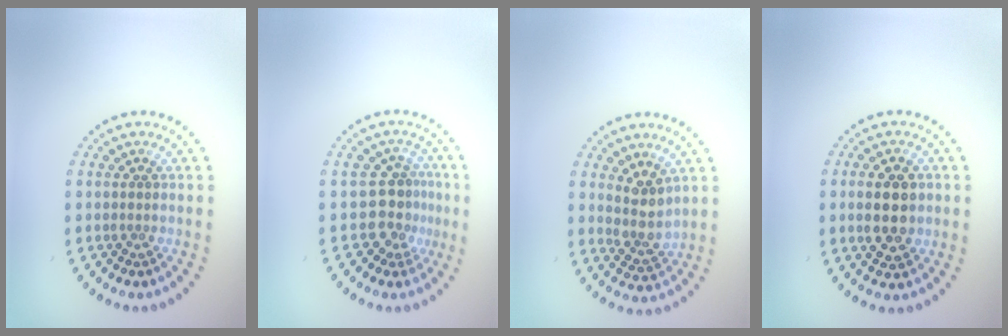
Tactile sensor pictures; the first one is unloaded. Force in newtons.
{"total": 3.2, "press": 2.5, "slide": 2.0}
{"total": 3.1, "press": 2.5, "slide": 1.9}
{"total": 4.5, "press": 4.5, "slide": 0.3}